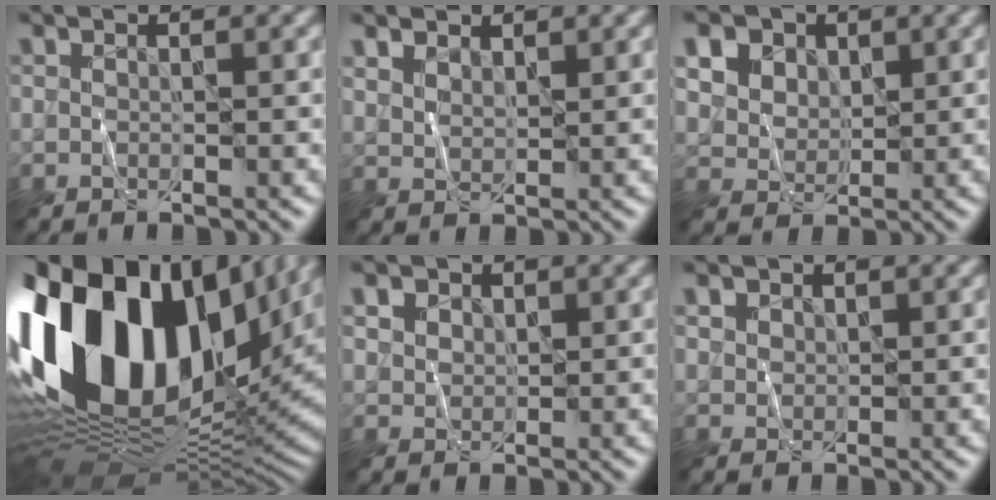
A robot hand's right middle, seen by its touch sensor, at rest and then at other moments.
{"total": 1.9, "force": [1.5, 0.9, 0.7], "torque": [-0.021, -0.001, 0.031]}
{"total": 10.2, "force": [5.4, 7.2, 4.8], "torque": [-0.114, 0.031, 0.082]}
{"total": 21.0, "force": [4.9, 12.4, 16.3], "torque": [-0.345, -0.004, 0.082]}
{"total": 3.4, "force": [1.9, 2.4, 1.5], "torque": [-0.044, 0.007, 0.036]}
{"total": 1.7, "force": [1.0, 1.2, 0.5], "torque": [-0.014, 0.000, 0.021]}